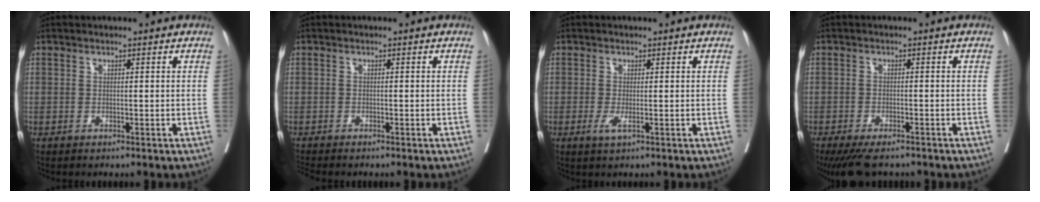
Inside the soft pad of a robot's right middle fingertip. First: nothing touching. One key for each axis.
{"total": 3.5, "fx": -3.1, "fy": 0.5, "fz": 1.4, "tx": -0.017, "ty": -0.007, "tz": -0.049}
{"total": 1.7, "fx": -0.5, "fy": 0.2, "fz": 1.6, "tx": -0.030, "ty": -0.006, "tz": -0.008}
{"total": 7.4, "fx": -6.1, "fy": 1.9, "fz": 3.7, "tx": -0.053, "ty": -0.012, "tz": -0.099}